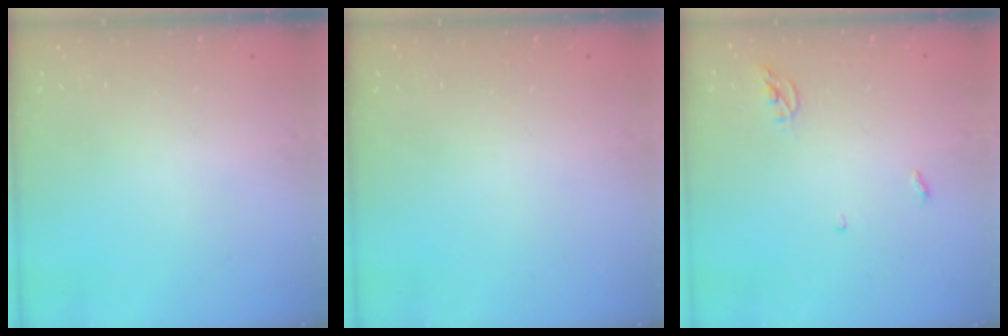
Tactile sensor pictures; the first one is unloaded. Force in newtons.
{"total": 0.0}
{"total": 3.8, "press": 3.8, "slide": 0.4}